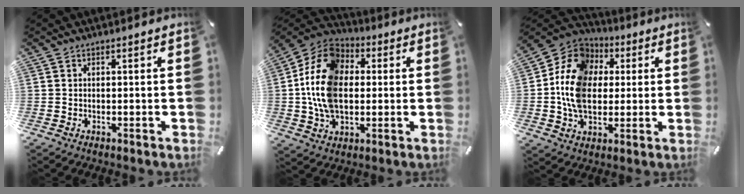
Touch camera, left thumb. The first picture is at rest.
{"total": 15.9, "force": [-0.4, 11.8, 10.7], "torque": [-0.250, 0.013, -0.014]}
{"total": 15.1, "force": [0.4, 12.2, 8.9], "torque": [-0.201, 0.017, 0.003]}